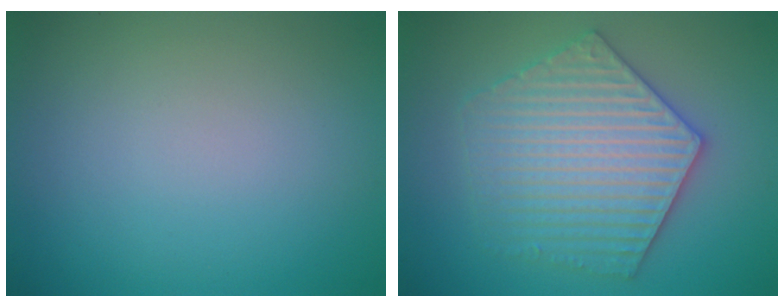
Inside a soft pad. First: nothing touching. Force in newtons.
{"total": 6.1, "press": 6.1, "slide": 0.9}